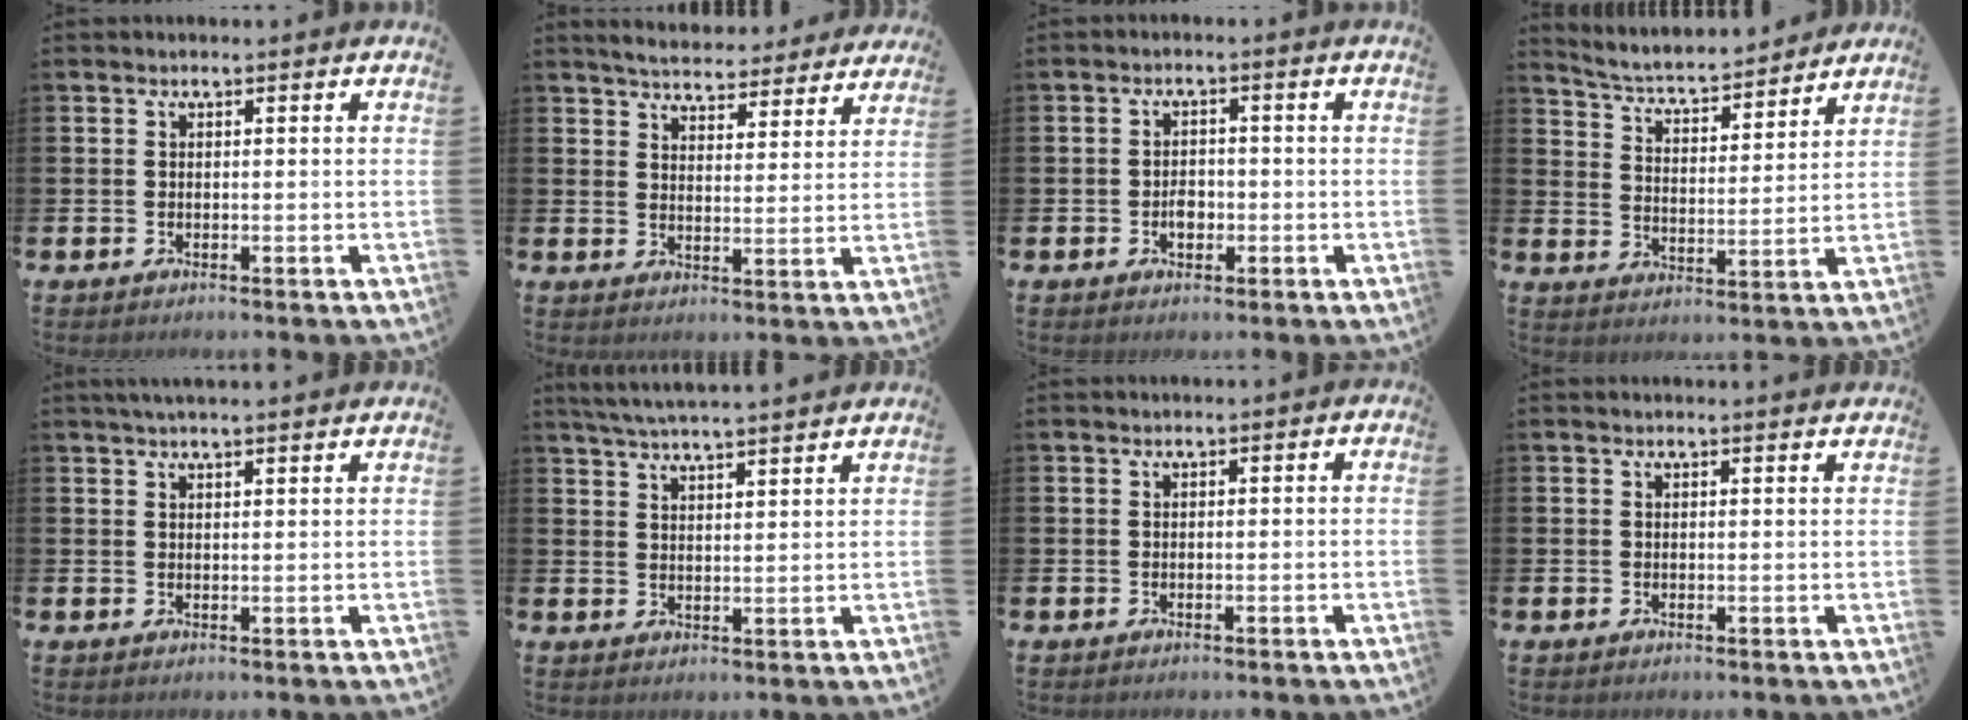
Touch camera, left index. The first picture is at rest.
{"total": 5.1, "force": [5.0, 0.8, 0.4], "torque": [-0.023, -0.036, 0.088]}
{"total": 2.3, "force": [-0.6, 1.7, 1.5], "torque": [-0.018, 0.000, -0.015]}
{"total": 5.3, "force": [5.1, 0.7, 1.1], "torque": [-0.050, -0.043, 0.084]}
{"total": 2.3, "force": [2.2, 0.0, 0.9], "torque": [-0.015, -0.003, 0.038]}
{"total": 4.7, "force": [4.6, -0.4, 0.9], "torque": [-0.033, -0.021, 0.084]}
{"total": 0.0}
{"total": 0.7, "force": [0.7, -0.1, 0.2], "torque": [0.010, -0.007, 0.011]}